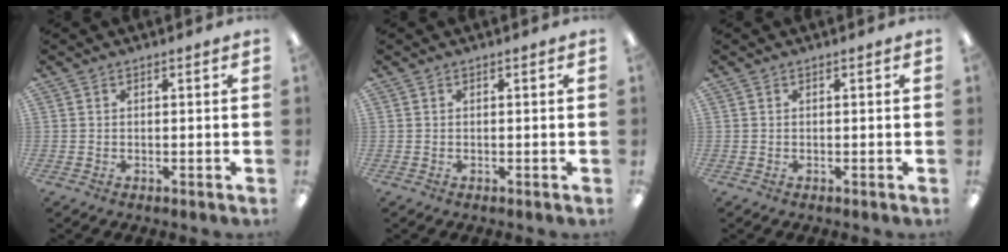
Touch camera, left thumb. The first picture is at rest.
{"total": 0.0}
{"total": 0.0}